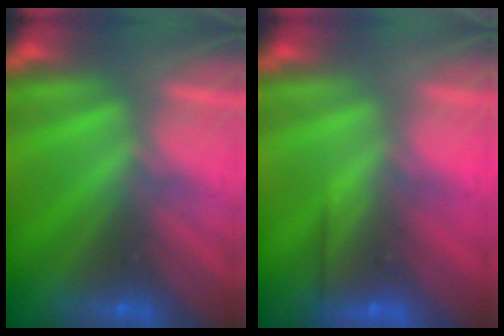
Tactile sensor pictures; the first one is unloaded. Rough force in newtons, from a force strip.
{"total": 2.6}